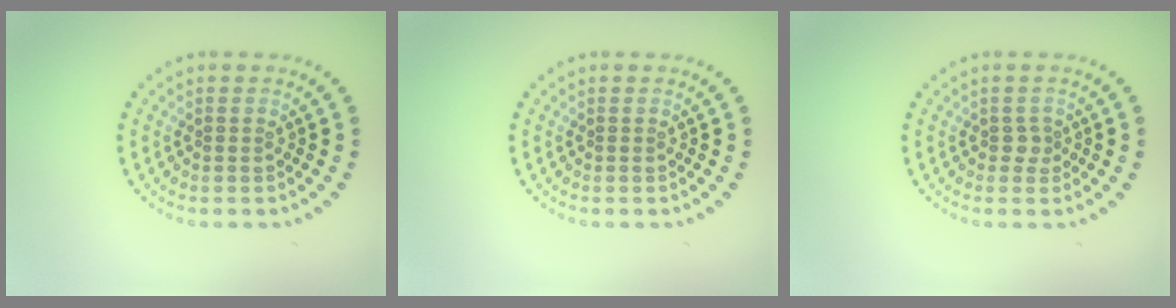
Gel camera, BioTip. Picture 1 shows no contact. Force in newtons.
{"total": 0.0}
{"total": 0.9, "press": 0.7, "slide": 0.7}